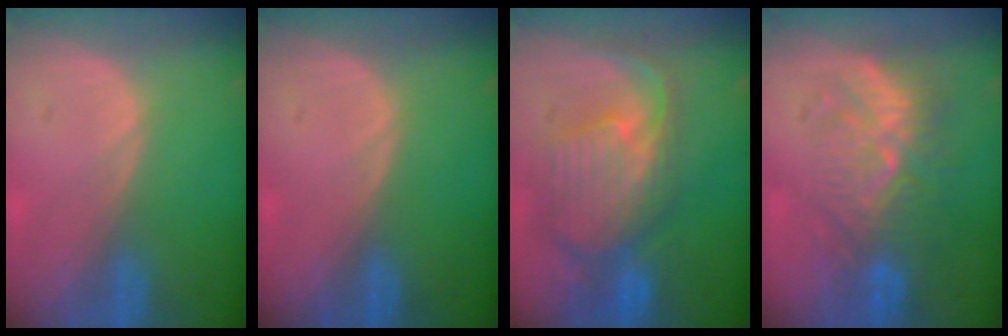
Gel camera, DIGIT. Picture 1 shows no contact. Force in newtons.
{"total": 0.0}
{"total": 11.0, "press": 9.6, "slide": 5.3}
{"total": 9.0, "press": 8.6, "slide": 2.4}